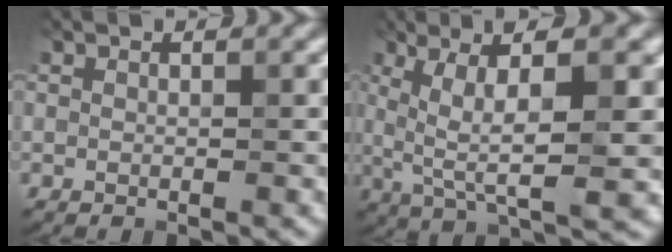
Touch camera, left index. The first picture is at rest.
{"total": 7.6, "force": [1.3, 1.8, 7.3], "torque": [-0.131, -0.002, 0.026]}